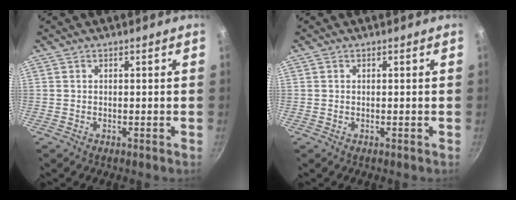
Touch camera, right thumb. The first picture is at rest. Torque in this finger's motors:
{"motor_torque": [-0.48, -0.20, -0.50, 0.23, 0.04]}